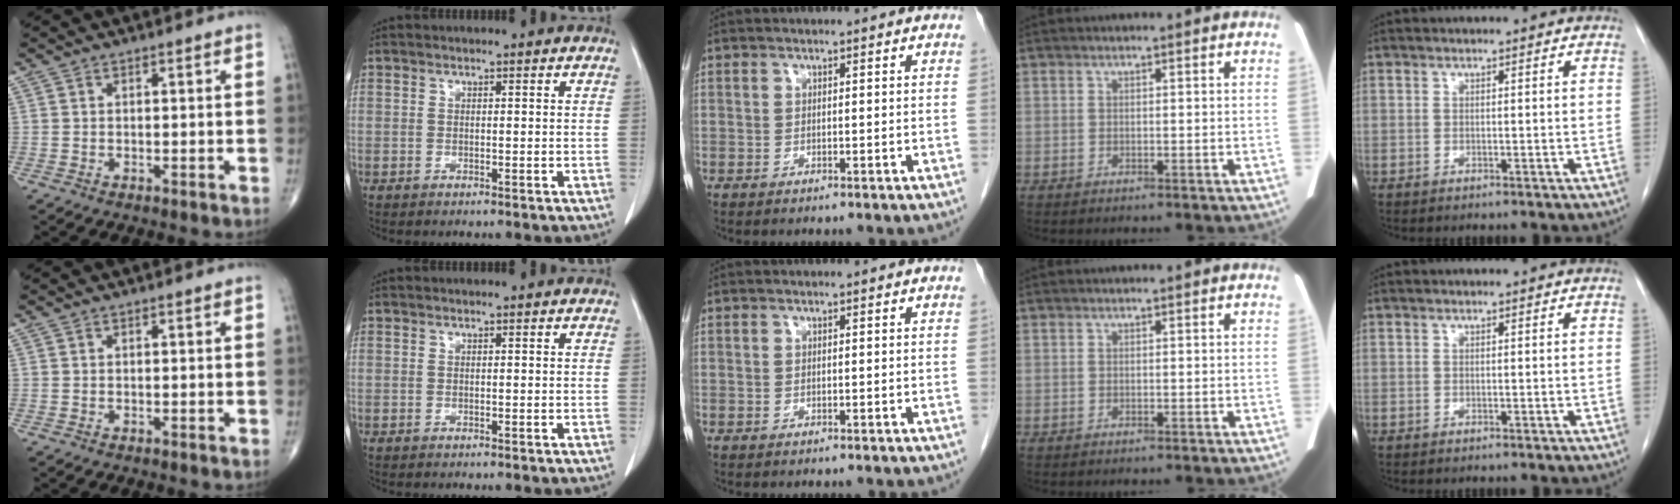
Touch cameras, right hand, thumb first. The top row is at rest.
{}